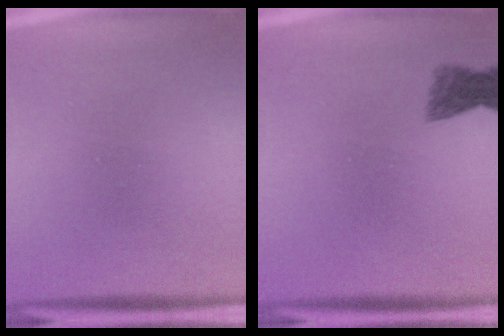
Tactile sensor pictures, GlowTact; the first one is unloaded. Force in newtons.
{"total": 2.0}